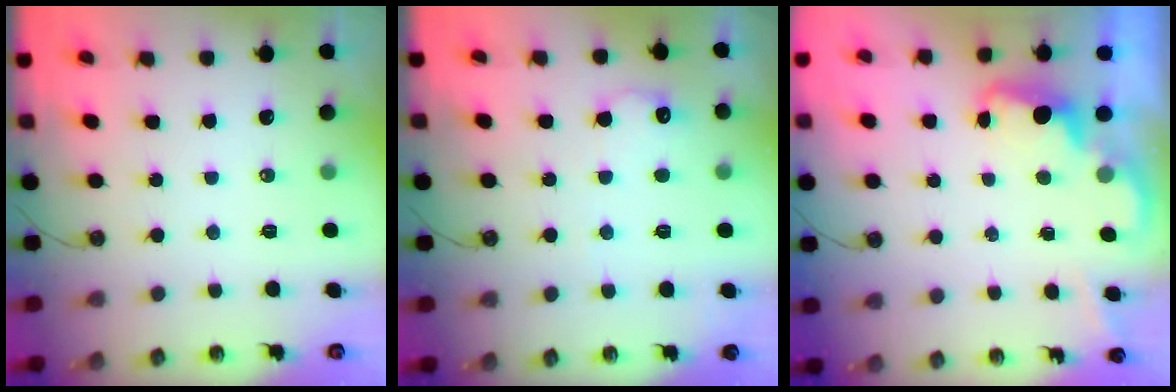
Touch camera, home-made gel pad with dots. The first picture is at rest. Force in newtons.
{"total": 7.1, "press": 7.1, "slide": 0.5}
{"total": 2.1, "press": 2.0, "slide": 0.6}